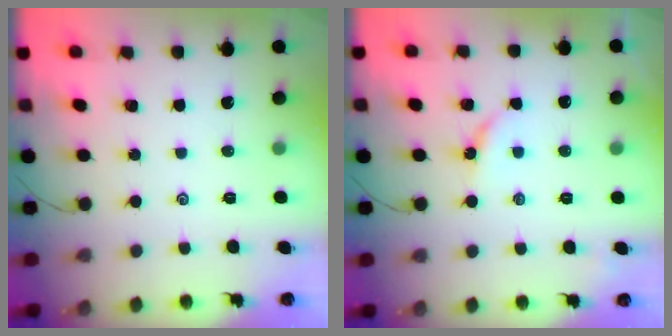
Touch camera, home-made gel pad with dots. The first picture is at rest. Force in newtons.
{"total": 4.4, "press": 4.3, "slide": 0.5}